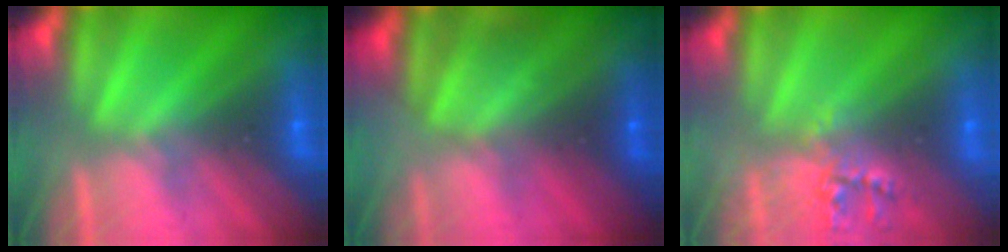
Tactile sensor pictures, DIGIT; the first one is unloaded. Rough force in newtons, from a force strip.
{"total": 1.7}
{"total": 2.3}